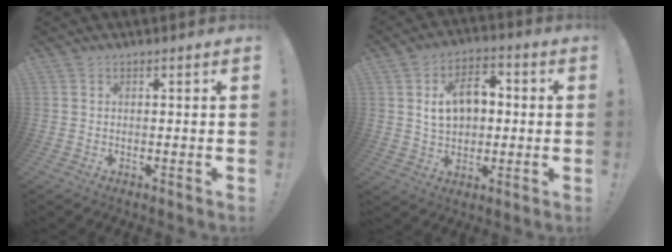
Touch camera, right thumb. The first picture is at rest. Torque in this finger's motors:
{"motor_torque": [1.70, 1.59, 0.14, 0.02, 0.03]}